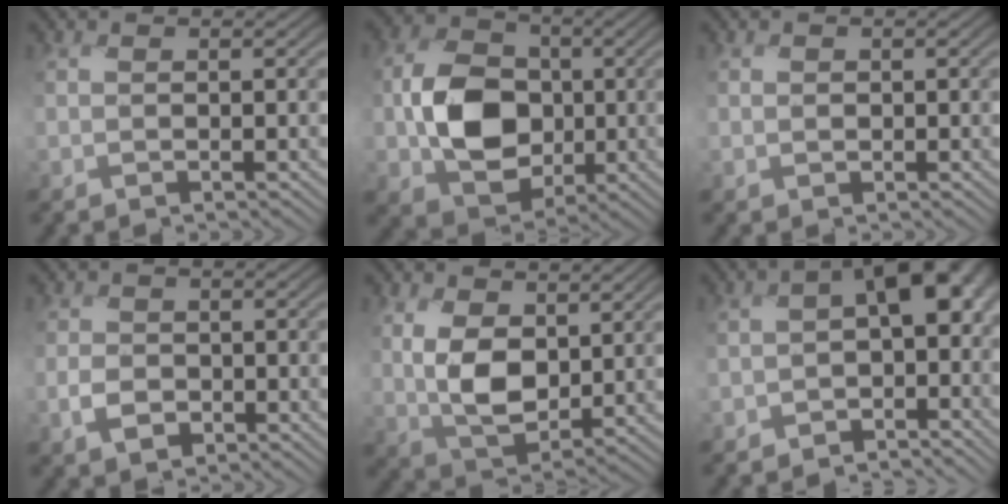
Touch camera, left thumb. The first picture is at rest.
{"total": 9.5, "force": [-1.3, 7.4, 5.8], "torque": [-0.119, 0.002, -0.027]}
{"total": 0.7, "force": [-0.2, 0.6, 0.2], "torque": [-0.004, -0.001, -0.004]}
{"total": 2.7, "force": [-1.9, 1.8, 0.6], "torque": [-0.005, -0.006, -0.043]}
{"total": 7.8, "force": [1.4, 5.1, 5.7], "torque": [-0.149, -0.010, 0.029]}
{"total": 8.8, "force": [-2.0, 5.8, 6.2], "torque": [-0.100, -0.018, -0.044]}